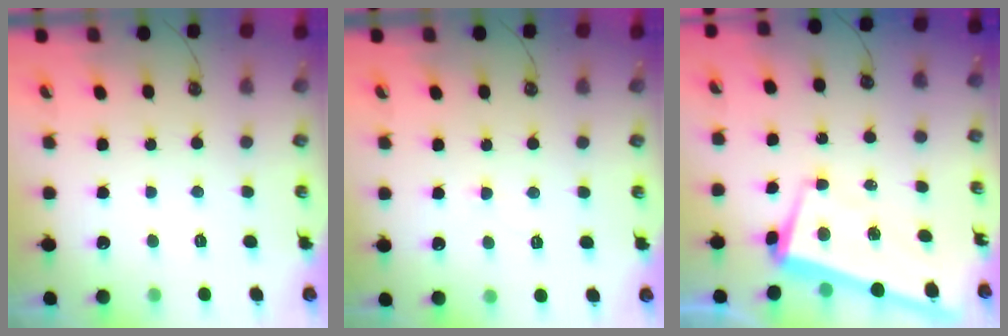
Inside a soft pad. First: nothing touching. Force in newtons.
{"total": 1.0, "press": 0.9, "slide": 0.4}
{"total": 1.6, "press": 0.1, "slide": 1.5}